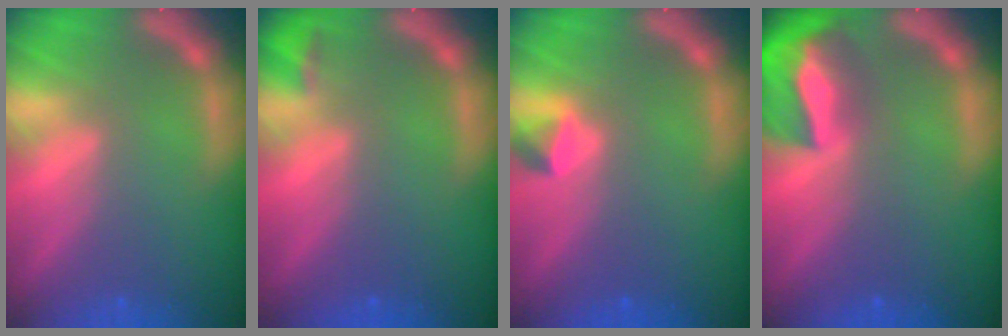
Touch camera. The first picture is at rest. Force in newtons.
{"total": 1.4}
{"total": 1.4}
{"total": 9.4}